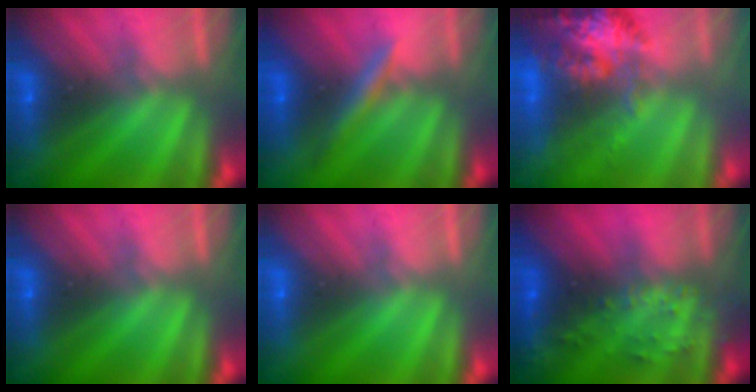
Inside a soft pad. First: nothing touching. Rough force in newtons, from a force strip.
{"total": 2.9}
{"total": 5.8}
{"total": 0.0}
{"total": 0.0}
{"total": 2.7}